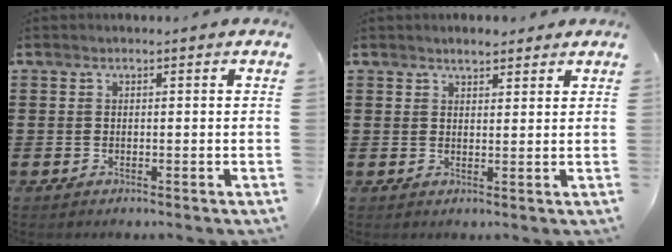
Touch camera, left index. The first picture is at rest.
{"total": 2.0, "force": [1.9, 0.6, 0.4], "torque": [-0.012, 0.006, 0.036]}